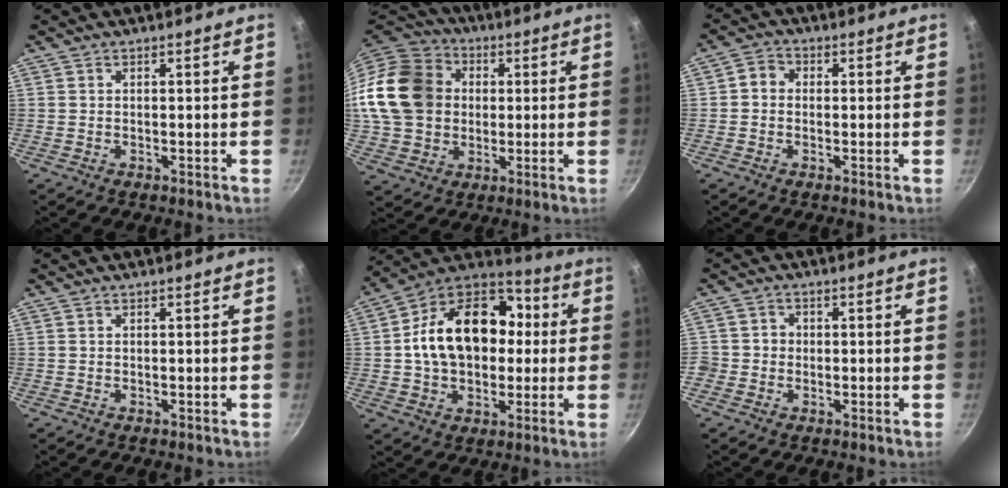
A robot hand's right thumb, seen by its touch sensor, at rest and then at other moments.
{"total": 20.2, "force": [1.8, 16.8, 11.1], "torque": [-0.193, 0.035, 0.032]}
{"total": 3.2, "force": [0.0, 2.8, 1.5], "torque": [-0.019, 0.008, -0.013]}
{"total": 0.0}
{"total": 22.0, "force": [1.6, 15.8, 15.1], "torque": [-0.231, 0.044, 0.016]}
{"total": 2.9, "force": [-0.7, 2.7, 0.6], "torque": [0.008, 0.008, -0.018]}